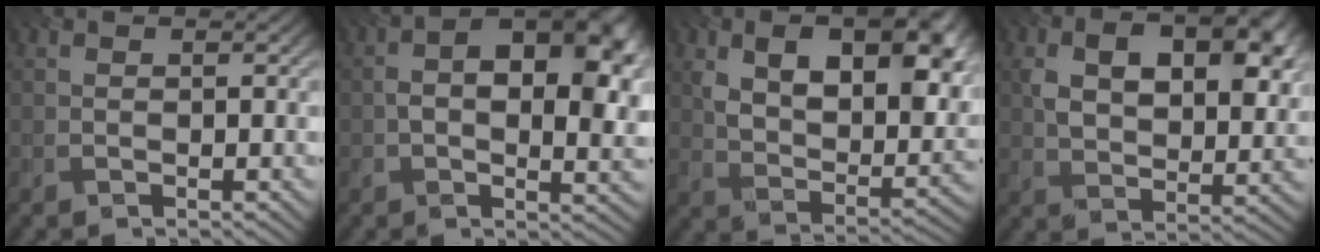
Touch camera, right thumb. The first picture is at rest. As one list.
[{"total": 11.5, "force": [1.2, 6.2, 9.7], "torque": [-0.136, 0.002, 0.016]}, {"total": 14.5, "force": [4.8, 8.1, 11.0], "torque": [-0.172, -0.013, 0.097]}, {"total": 11.5, "force": [3.5, 6.9, 8.5], "torque": [-0.143, -0.002, 0.064]}]